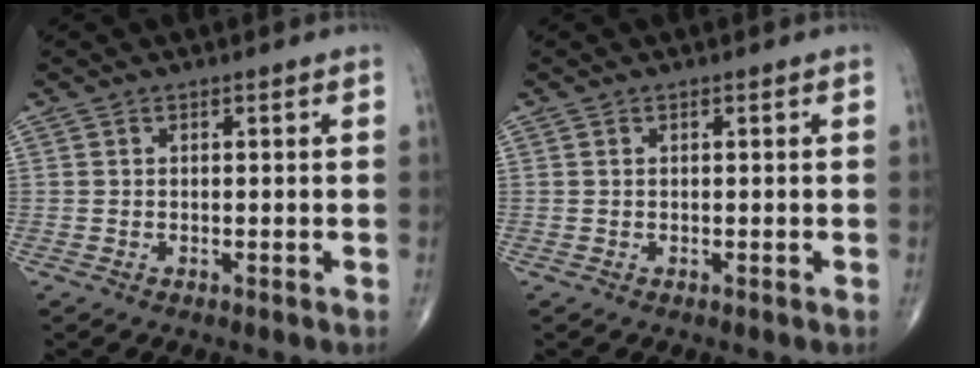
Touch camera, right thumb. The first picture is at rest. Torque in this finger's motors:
{"motor_torque": [-0.21, 0.63, 0.19, 0.15, -0.01]}